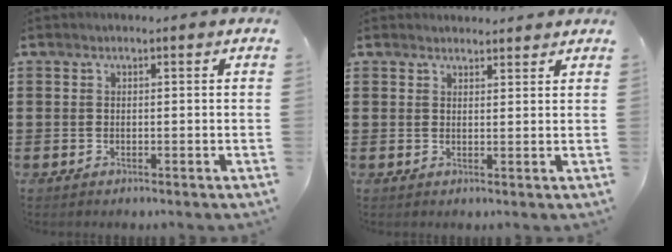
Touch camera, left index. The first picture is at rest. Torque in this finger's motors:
{"motor_torque": [0.86, -1.28, -0.02, 0.00]}